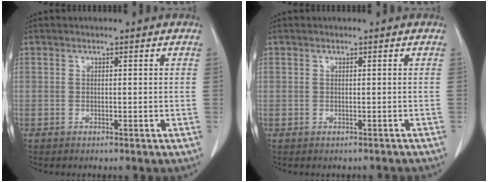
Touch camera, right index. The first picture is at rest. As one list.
[{"total": 0.7, "force": [-0.4, 0.6, 0.1], "torque": [-0.001, 0.004, -0.006]}]